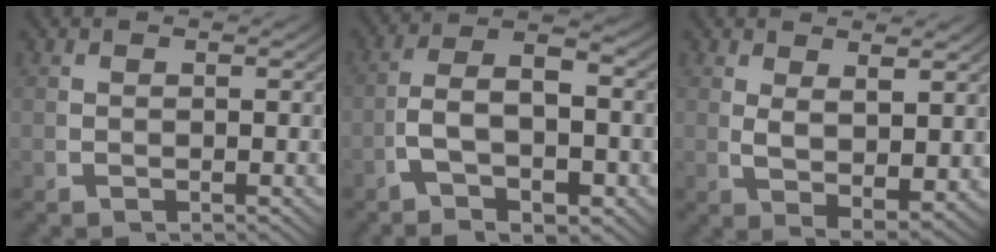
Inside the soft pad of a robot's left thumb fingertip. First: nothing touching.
{"total": 6.7, "force": [-1.2, 3.8, 5.5], "torque": [-0.105, -0.019, -0.018]}
{"total": 4.1, "force": [0.9, 2.2, 3.3], "torque": [-0.072, -0.029, 0.036]}